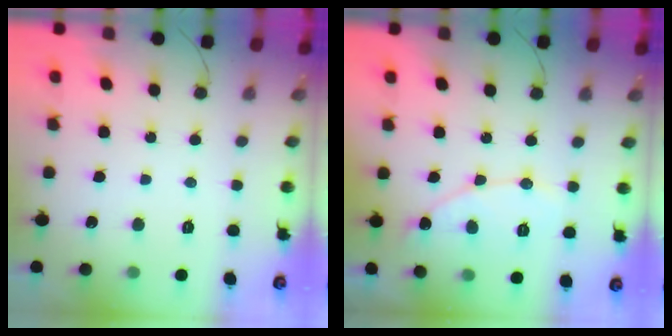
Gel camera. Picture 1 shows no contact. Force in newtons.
{"total": 7.8, "press": 7.8, "slide": 0.5}